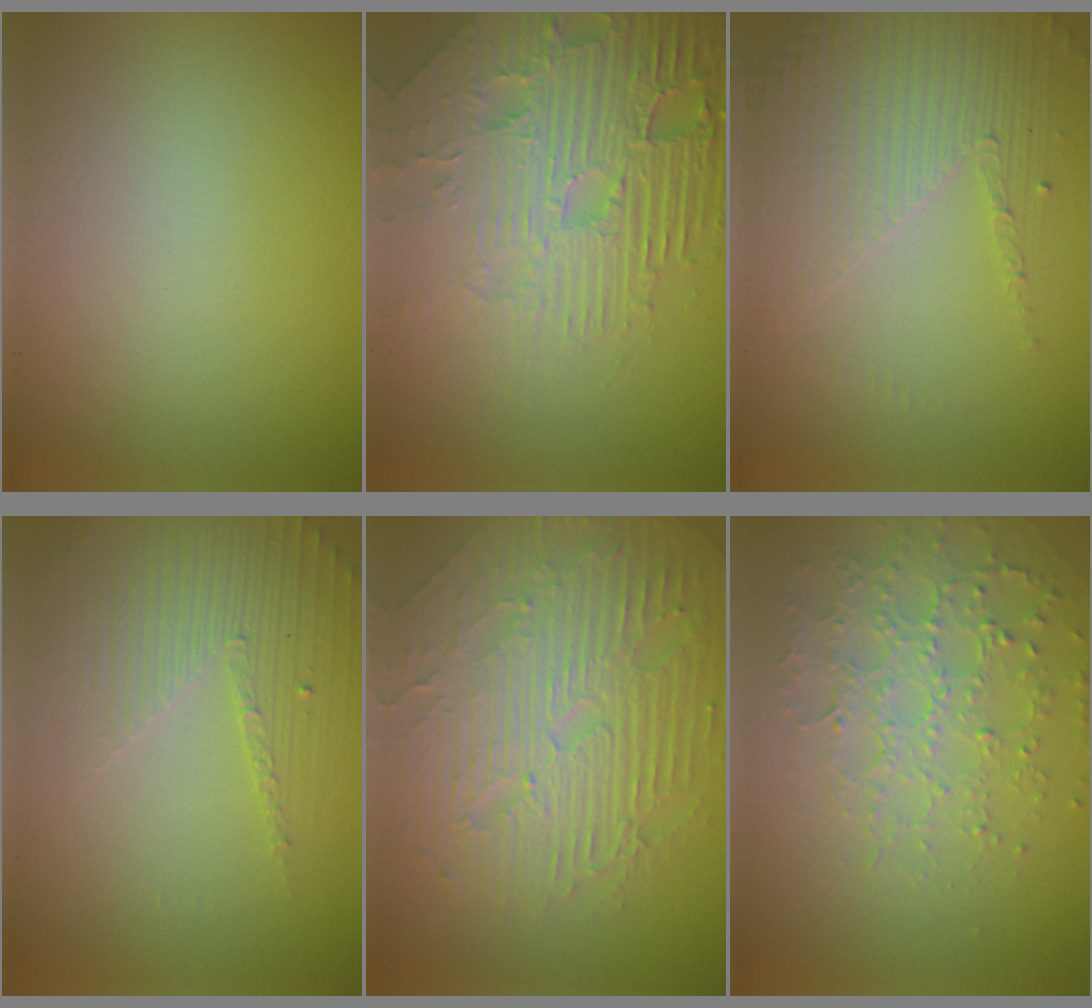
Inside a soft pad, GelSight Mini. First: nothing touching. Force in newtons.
{"total": 8.9, "press": 6.3, "slide": 6.2}
{"total": 4.3, "press": 3.0, "slide": 3.0}
{"total": 4.3, "press": 3.1, "slide": 3.0}
{"total": 9.5, "press": 6.2, "slide": 7.2}
{"total": 4.8, "press": 3.5, "slide": 3.2}